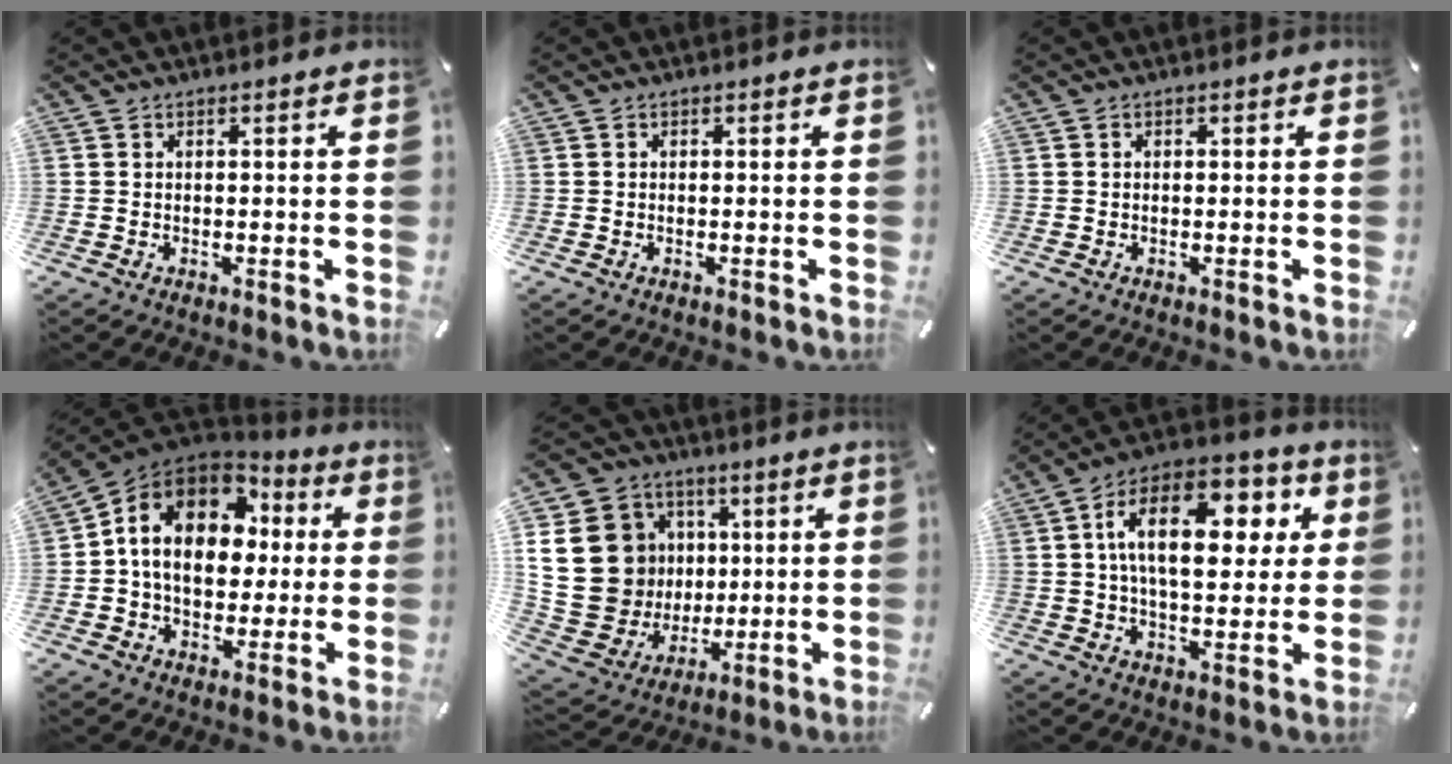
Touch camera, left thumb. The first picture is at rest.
{"total": 0.0}
{"total": 0.0}
{"total": 15.0, "force": [2.6, 11.6, 9.1], "torque": [-0.175, 0.000, 0.049]}
{"total": 22.5, "force": [3.8, 20.0, 9.7], "torque": [-0.191, -0.012, 0.104]}
{"total": 19.0, "force": [5.7, 10.9, 14.4], "torque": [-0.235, -0.009, 0.093]}